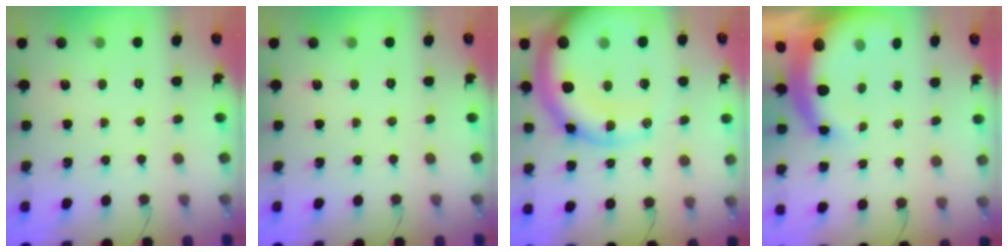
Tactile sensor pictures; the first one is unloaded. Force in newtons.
{"total": 0.0}
{"total": 22.8, "press": 22.4, "slide": 4.5}
{"total": 8.1, "press": 8.0, "slide": 1.3}